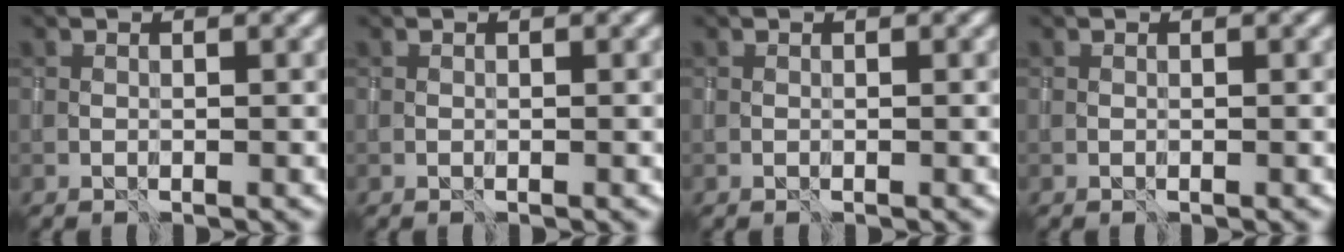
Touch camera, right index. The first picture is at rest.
{"total": 0.0}
{"total": 0.0}
{"total": 0.0}